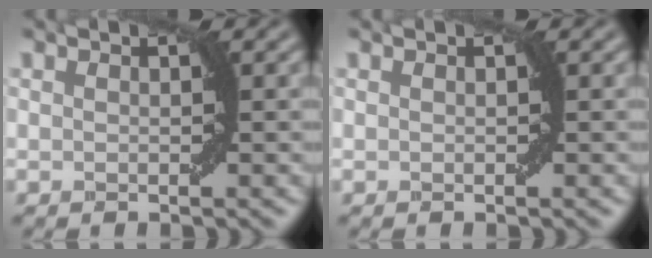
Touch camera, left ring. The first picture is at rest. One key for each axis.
{"total": 0.0}